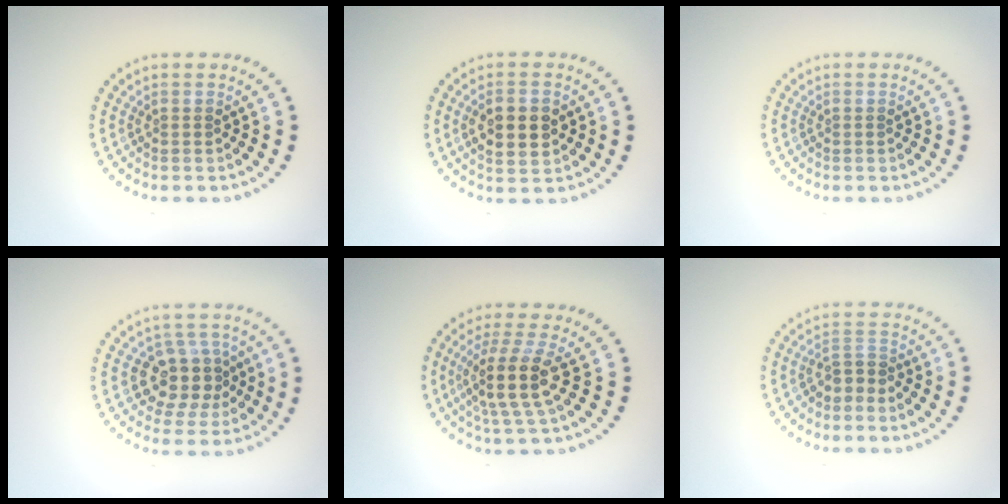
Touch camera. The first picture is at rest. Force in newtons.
{"total": 4.4, "press": 4.4, "slide": 0.2}
{"total": 0.0}
{"total": 4.4, "press": 4.0, "slide": 1.9}
{"total": 4.4, "press": 3.5, "slide": 2.6}
{"total": 1.9, "press": 1.6, "slide": 1.1}